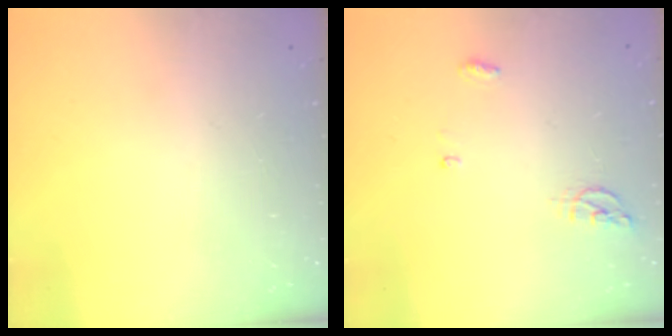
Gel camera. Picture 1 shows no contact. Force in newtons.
{"total": 4.5, "press": 4.3, "slide": 1.2}